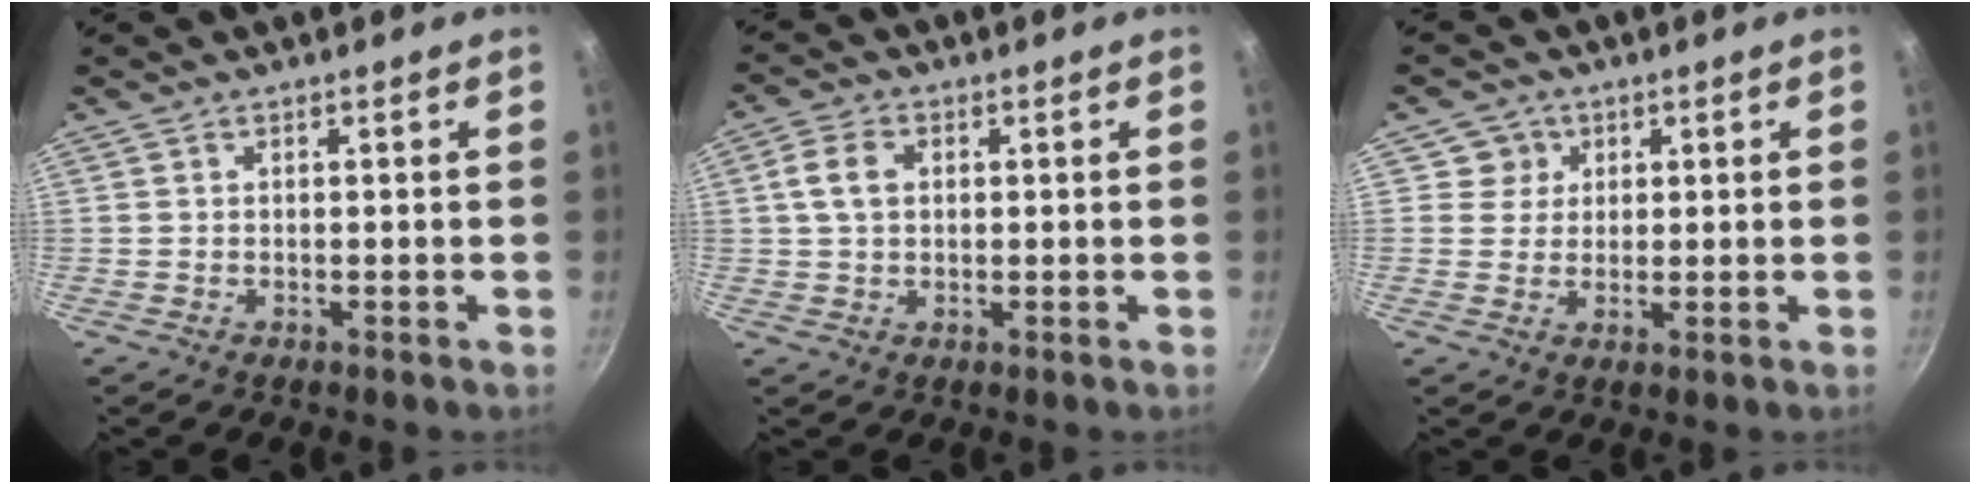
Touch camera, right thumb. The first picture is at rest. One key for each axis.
{"total": 5.2, "fx": 0.9, "fy": 3.8, "fz": 3.5, "tx": -0.058, "ty": 0.009, "tz": 0.012}
{"total": 4.0, "fx": 1.3, "fy": 3.8, "fz": 0.1, "tx": 0.039, "ty": 0.000, "tz": 0.015}